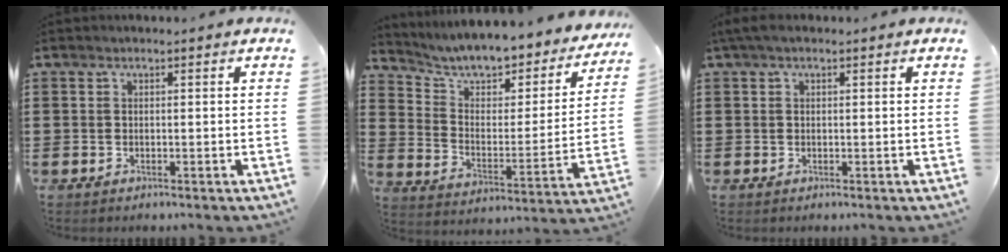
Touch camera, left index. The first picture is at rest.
{"total": 7.2, "force": [6.6, 1.4, 2.5], "torque": [-0.083, -0.053, 0.109]}
{"total": 1.3, "force": [0.4, 0.6, 1.1], "torque": [-0.024, 0.006, 0.007]}